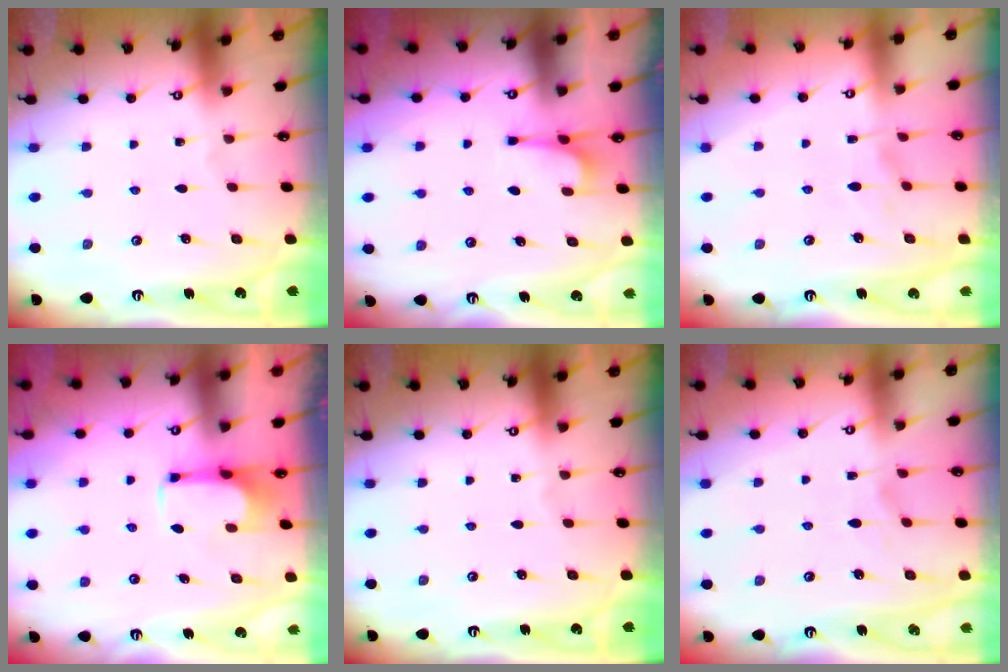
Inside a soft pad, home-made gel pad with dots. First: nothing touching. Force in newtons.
{"total": 1.2, "press": 1.2, "slide": 0.5}
{"total": 4.4, "press": 4.3, "slide": 1.0}
{"total": 0.9, "press": 0.7, "slide": 0.6}
{"total": 0.0}
{"total": 2.9, "press": 2.7, "slide": 1.1}